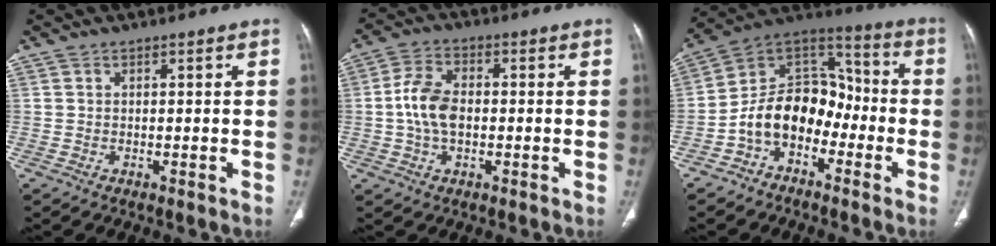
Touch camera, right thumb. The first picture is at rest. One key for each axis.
{"total": 7.9, "fx": -0.4, "fy": 4.9, "fz": 6.2, "tx": -0.122, "ty": 0.014, "tz": -0.012}
{"total": 13.7, "fx": -5.2, "fy": 9.6, "fz": 8.3, "tx": -0.113, "ty": 0.083, "tz": -0.104}